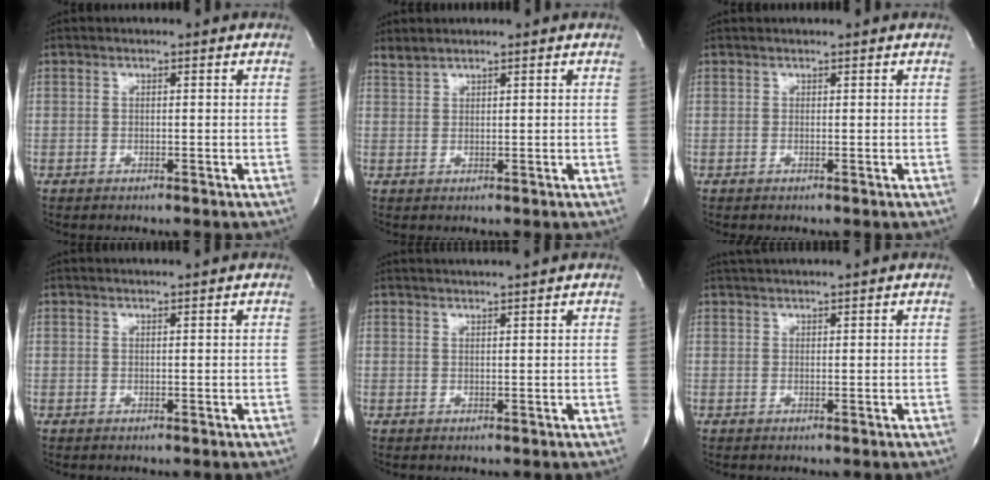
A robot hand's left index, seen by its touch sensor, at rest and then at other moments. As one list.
[{"total": 1.2, "force": [1.1, -0.2, 0.4], "torque": [-0.019, 0.007, 0.030]}, {"total": 1.1, "force": [1.0, -0.1, 0.4], "torque": [-0.005, 0.013, 0.019]}, {"total": 2.6, "force": [2.4, -0.5, 0.8], "torque": [-0.016, 0.006, 0.030]}, {"total": 4.9, "force": [4.5, -1.0, 1.6], "torque": [-0.024, 0.009, 0.056]}, {"total": 4.1, "force": [3.8, -0.7, 1.3], "torque": [-0.017, 0.023, 0.062]}]